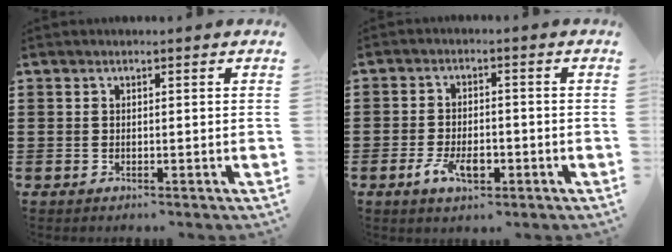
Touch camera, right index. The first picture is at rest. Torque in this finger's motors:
{"motor_torque": [1.15, 0.99, 0.24, 0.00]}